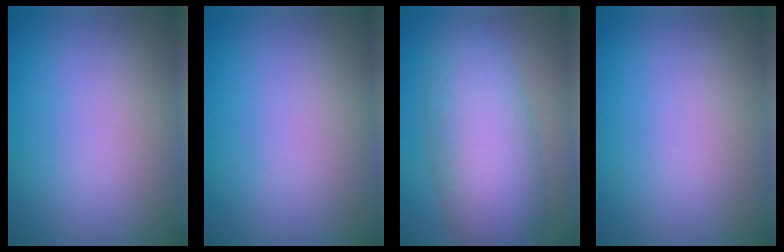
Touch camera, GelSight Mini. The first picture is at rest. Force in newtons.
{"total": 0.0}
{"total": 8.1, "press": 8.1, "slide": 0.2}
{"total": 0.0}